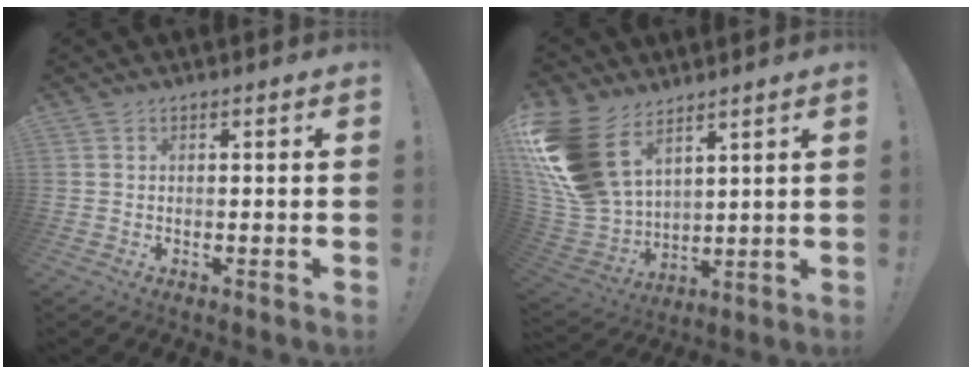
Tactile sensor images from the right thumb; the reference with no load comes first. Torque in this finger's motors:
{"motor_torque": [0.88, 4.12, 2.05, 0.72, 0.67]}